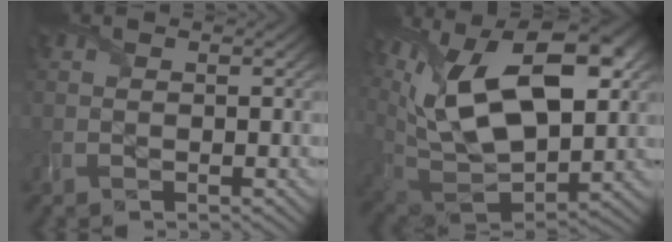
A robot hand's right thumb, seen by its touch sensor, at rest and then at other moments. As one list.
[{"total": 19.8, "force": [7.1, 10.6, 15.1], "torque": [-0.302, 0.039, 0.117]}]